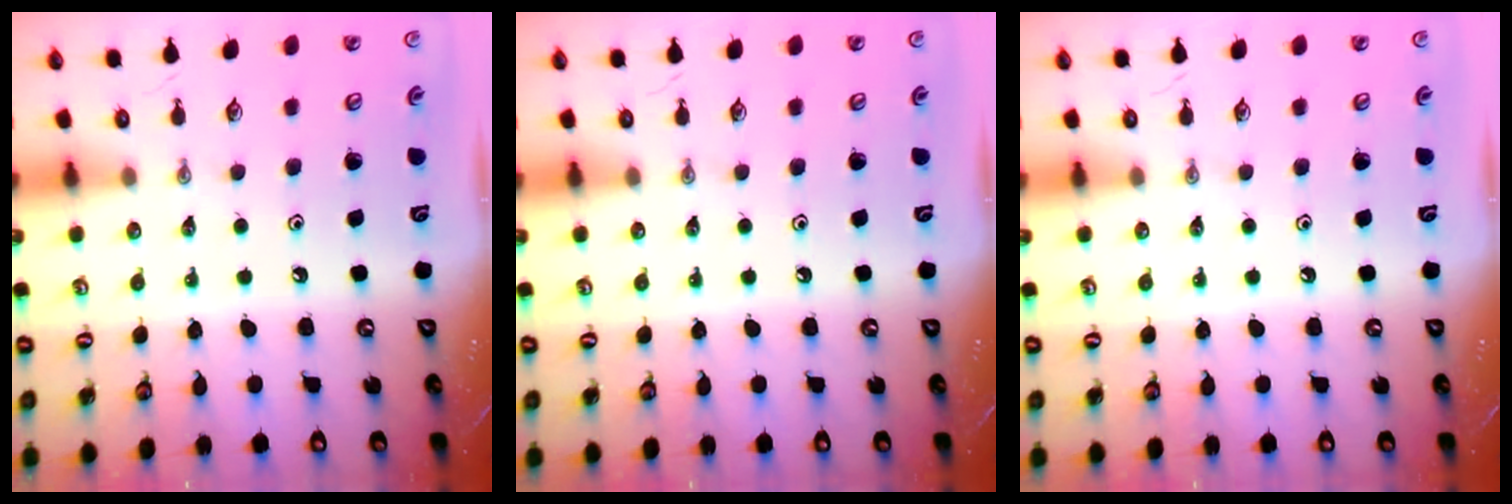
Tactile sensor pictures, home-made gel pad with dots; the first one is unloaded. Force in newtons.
{"total": 0.0}
{"total": 0.0}